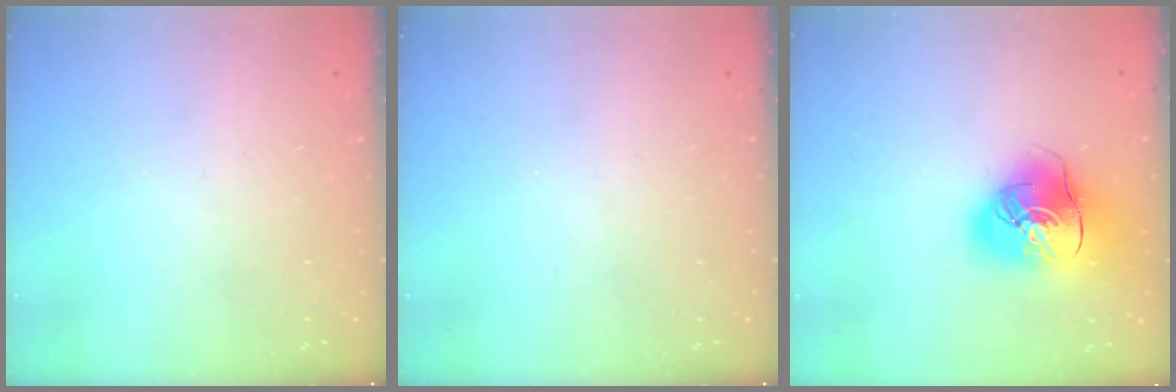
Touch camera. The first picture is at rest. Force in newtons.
{"total": 0.0}
{"total": 16.3, "press": 16.1, "slide": 2.8}